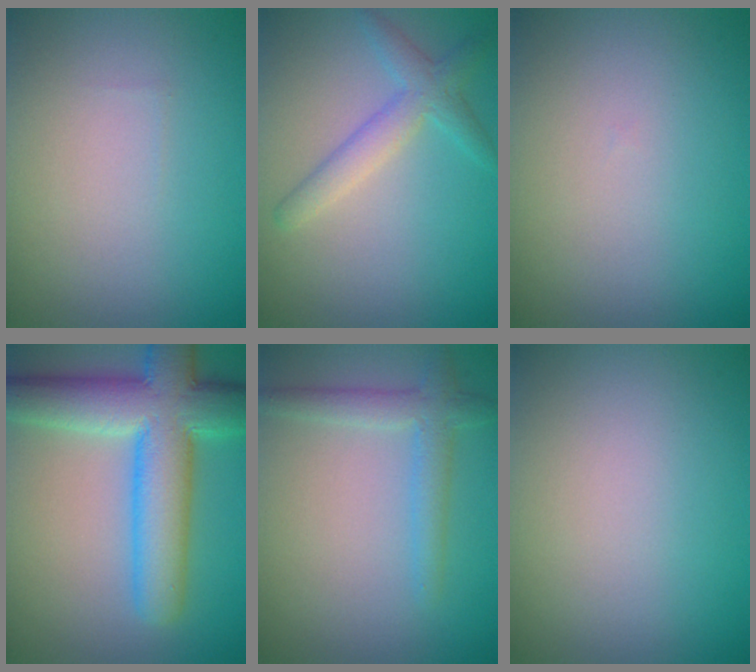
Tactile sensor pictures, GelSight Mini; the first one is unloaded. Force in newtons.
{"total": 1.9, "press": 1.9, "slide": 0.2}
{"total": 0.0}
{"total": 9.8, "press": 9.8, "slide": 0.4}
{"total": 2.7, "press": 2.7, "slide": 0.1}
{"total": 0.0}